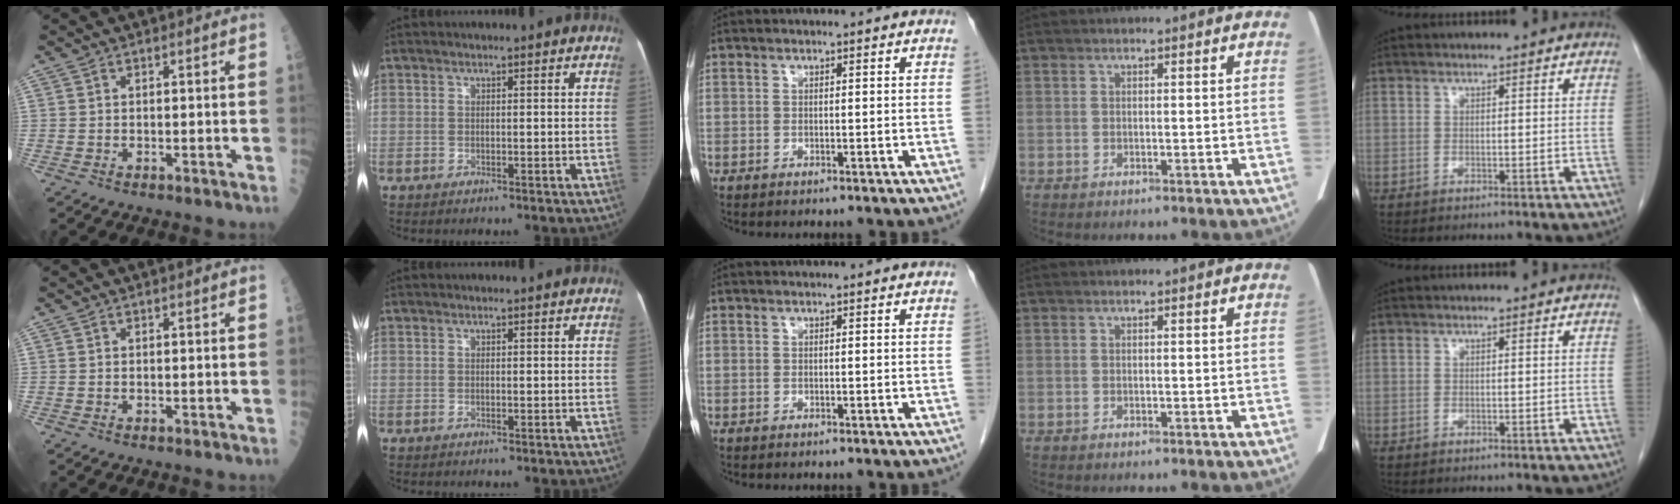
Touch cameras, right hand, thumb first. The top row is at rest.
{}